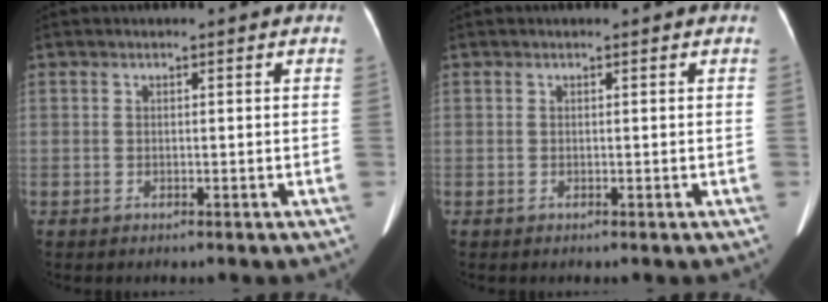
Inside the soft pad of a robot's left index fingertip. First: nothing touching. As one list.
[{"total": 0.0}]